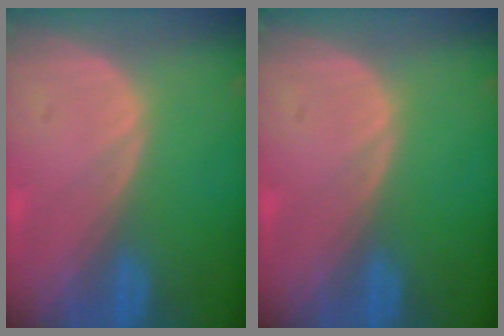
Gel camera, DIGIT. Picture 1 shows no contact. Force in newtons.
{"total": 0.0}